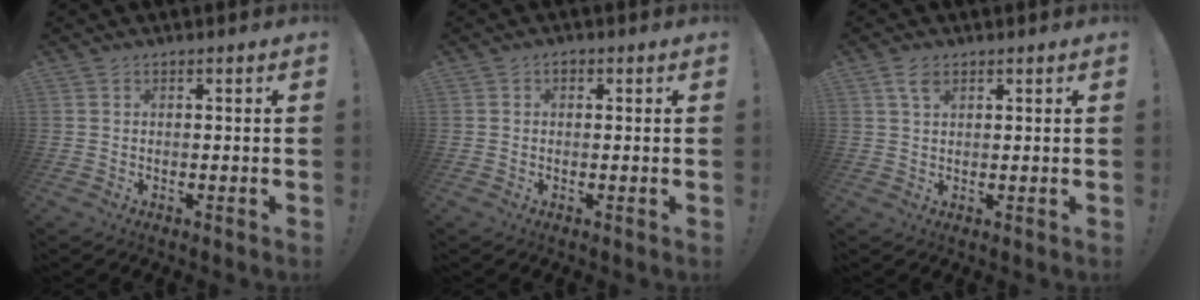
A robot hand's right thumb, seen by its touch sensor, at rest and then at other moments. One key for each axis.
{"total": 1.1, "fx": 0.0, "fy": 0.9, "fz": 0.5, "tx": -0.001, "ty": 0.002, "tz": -0.003}
{"total": 3.6, "fx": 2.1, "fy": 1.9, "fz": 2.3, "tx": -0.036, "ty": -0.005, "tz": 0.037}